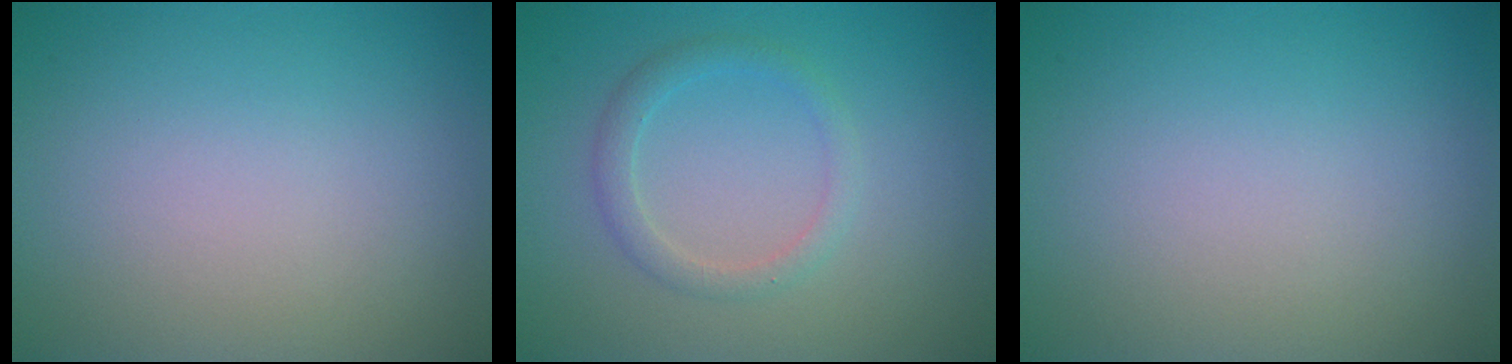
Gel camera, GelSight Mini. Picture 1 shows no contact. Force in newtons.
{"total": 1.9, "press": 1.9, "slide": 0.1}
{"total": 0.0}